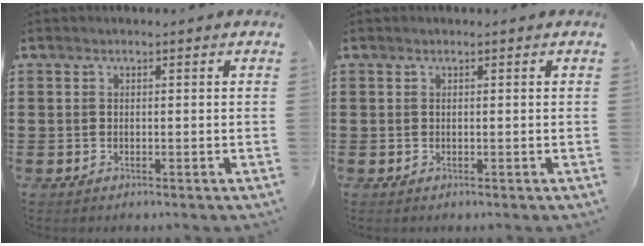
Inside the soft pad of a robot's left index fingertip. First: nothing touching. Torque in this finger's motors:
{"motor_torque": [-0.02, -0.01, 0.00, 0.00]}